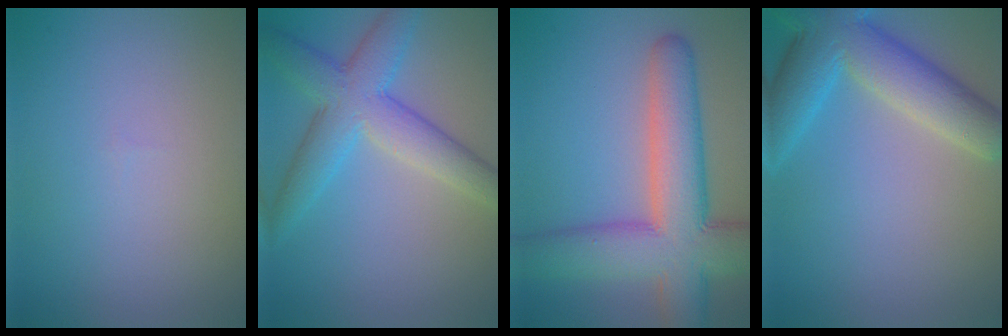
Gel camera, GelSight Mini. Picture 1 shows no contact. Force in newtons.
{"total": 5.3, "press": 5.3, "slide": 0.2}
{"total": 10.5, "press": 10.5, "slide": 0.3}
{"total": 8.0, "press": 8.0, "slide": 0.5}